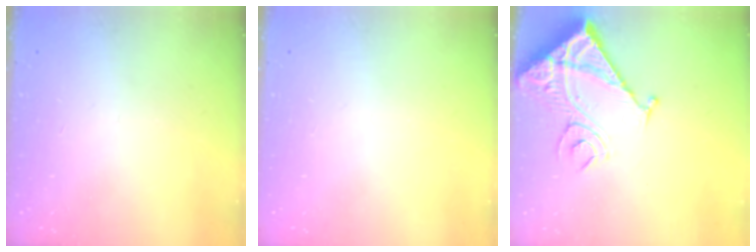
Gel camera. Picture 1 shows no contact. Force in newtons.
{"total": 0.0}
{"total": 13.7, "press": 13.6, "slide": 1.6}